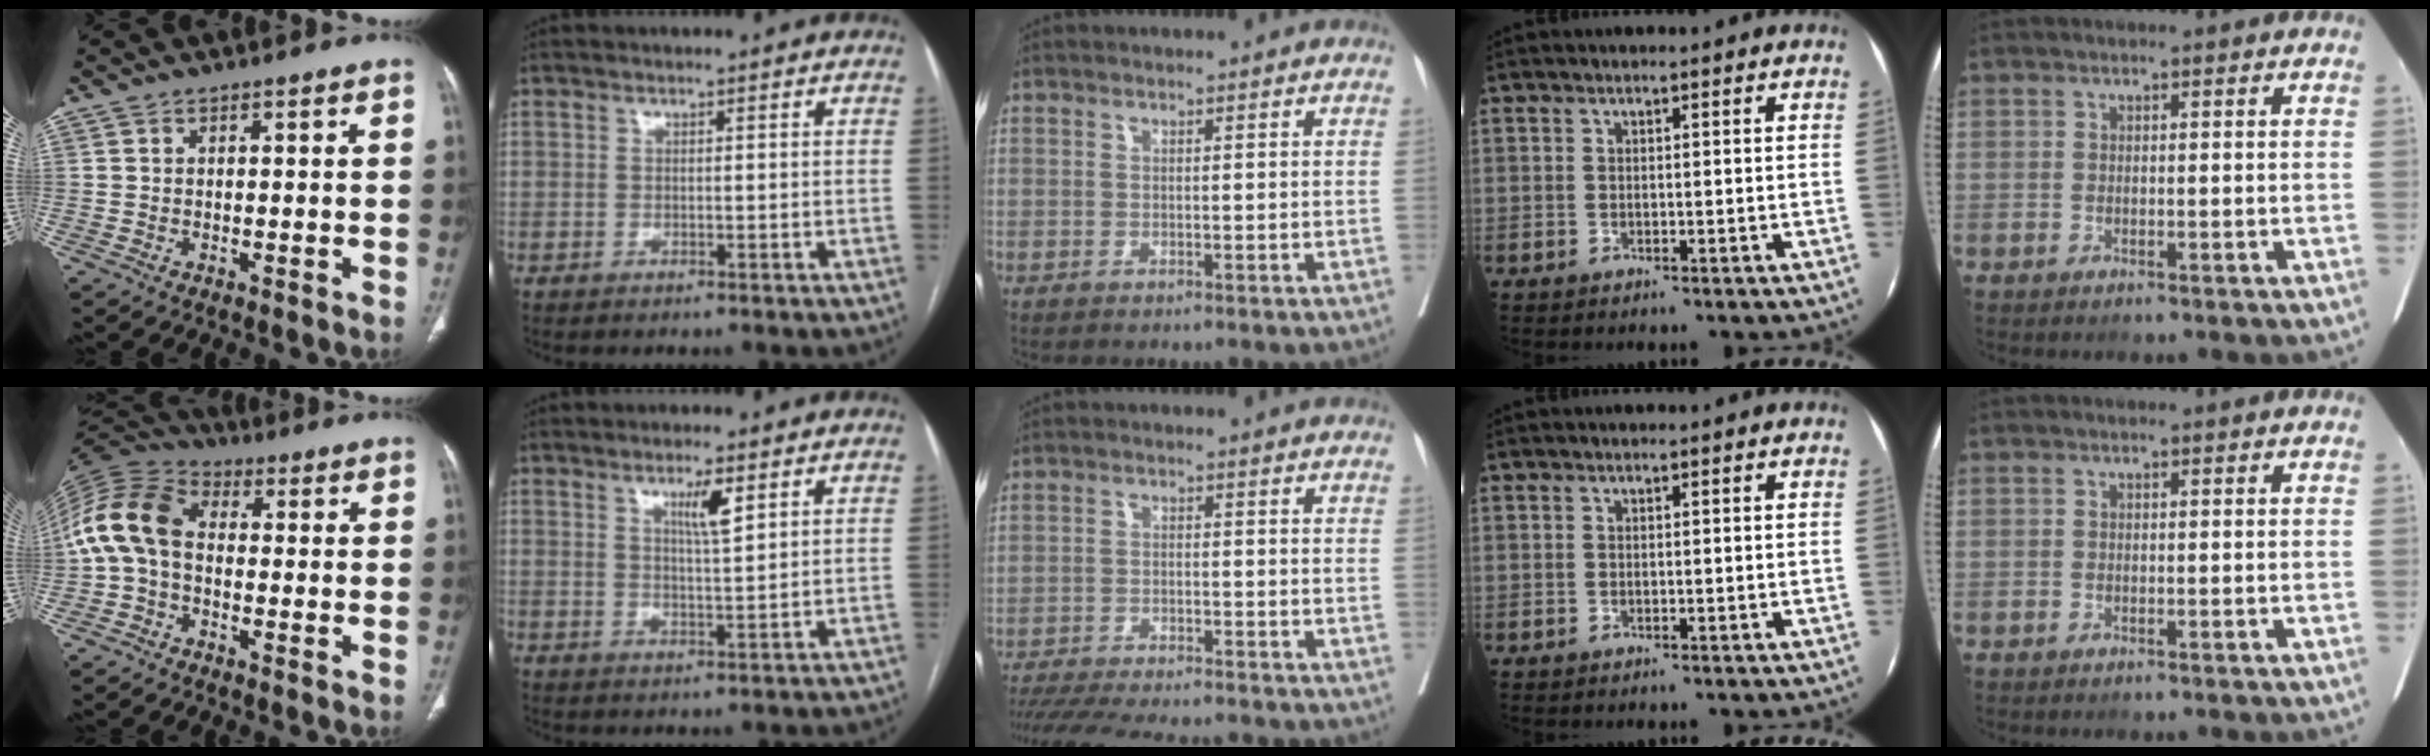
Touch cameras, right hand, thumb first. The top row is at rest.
{"thumb": {"total": 12.0, "force": [-0.5, 8.1, 8.8], "torque": [-0.179, 0.032, -0.023]}, "index": {"total": 4.2, "force": [2.2, 0.3, 3.6], "torque": [-0.062, -0.005, 0.038]}, "middle": {"total": 16.8, "force": [-15.1, 2.4, 6.9], "torque": [-0.146, -0.028, -0.216]}}